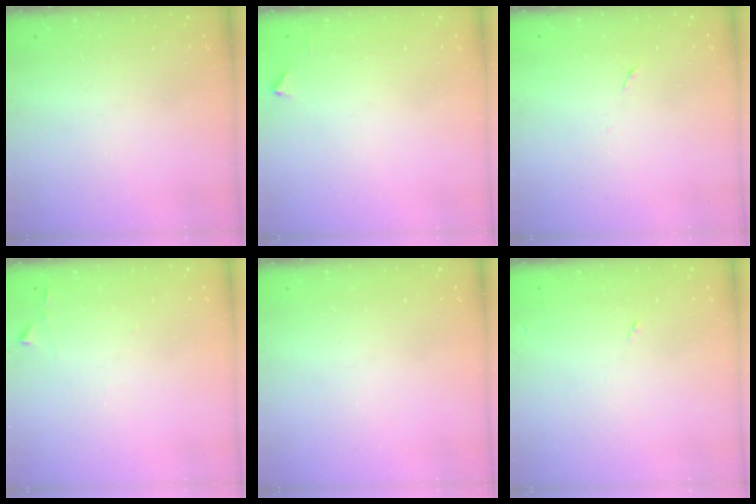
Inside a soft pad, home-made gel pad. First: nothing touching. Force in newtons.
{"total": 2.1, "press": 2.1, "slide": 0.3}
{"total": 4.0, "press": 3.6, "slide": 1.7}
{"total": 2.9, "press": 2.9, "slide": 0.3}
{"total": 0.0}
{"total": 4.6, "press": 4.6, "slide": 0.6}